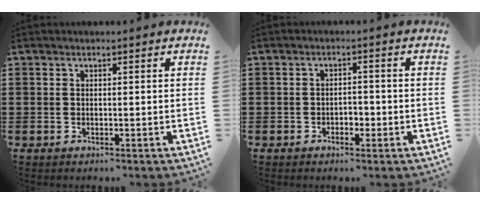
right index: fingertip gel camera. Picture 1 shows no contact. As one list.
[{"total": 1.8, "force": [-0.9, 1.2, 1.0], "torque": [-0.023, 0.003, -0.020]}]